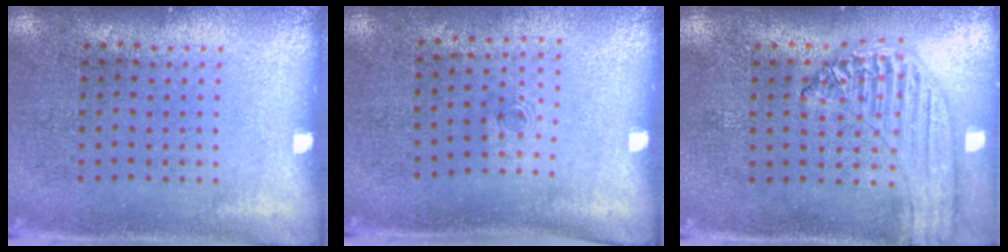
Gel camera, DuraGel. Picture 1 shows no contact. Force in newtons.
{"total": 0.6, "press": 0.3, "slide": 0.5}
{"total": 1.3, "press": 1.3, "slide": 0.2}